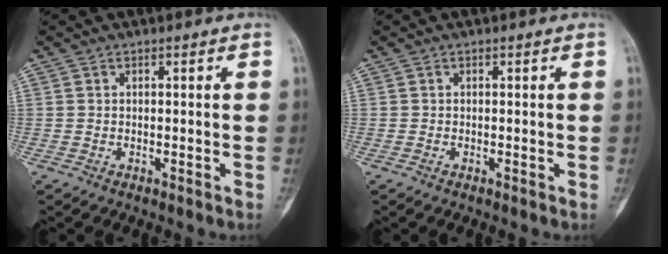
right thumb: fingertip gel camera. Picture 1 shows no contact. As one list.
[{"total": 0.0}]